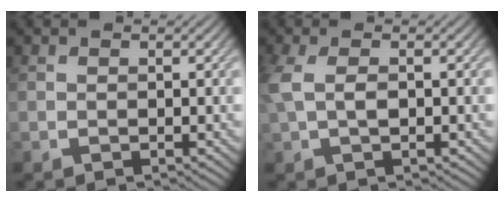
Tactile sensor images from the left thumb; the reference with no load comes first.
{"total": 3.3, "force": [0.3, 1.2, 3.0], "torque": [-0.081, 0.006, 0.002]}